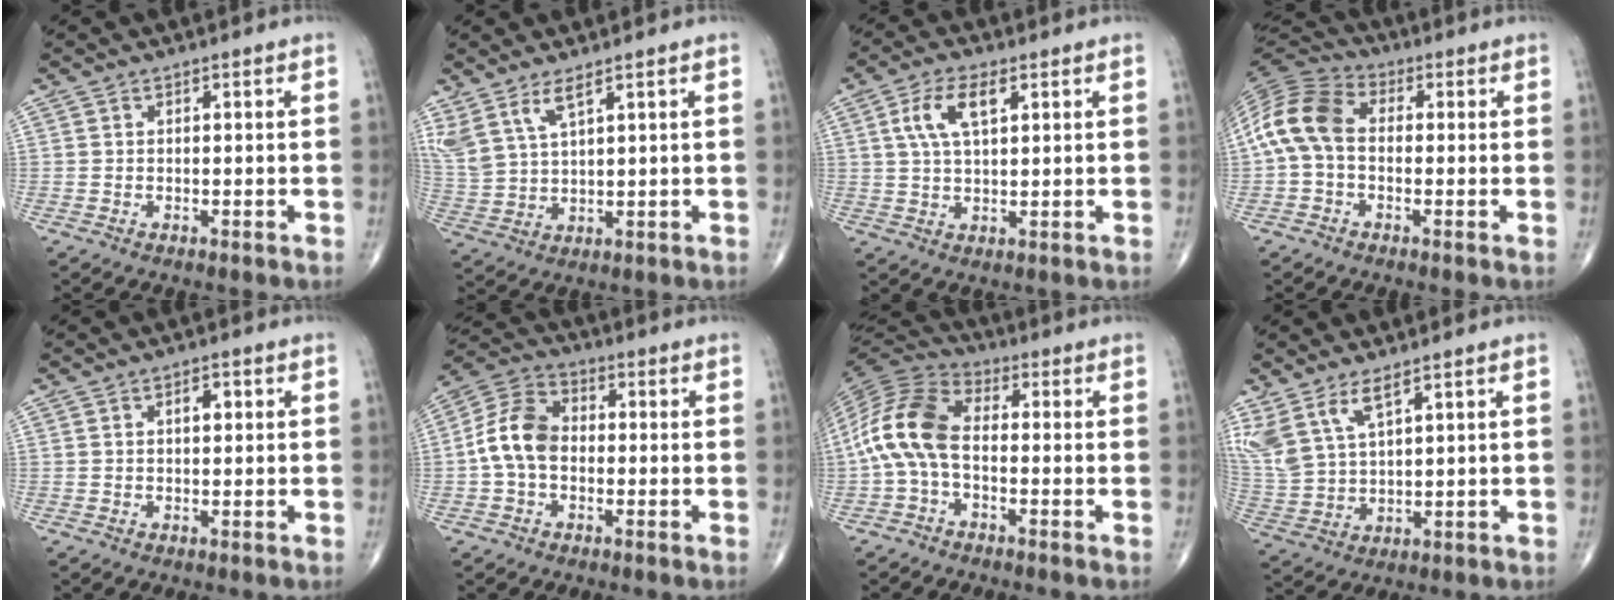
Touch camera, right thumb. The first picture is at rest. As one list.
[{"total": 7.9, "force": [5.1, 2.7, 5.4], "torque": [-0.125, -0.018, 0.117]}, {"total": 7.5, "force": [2.6, 3.3, 6.2], "torque": [-0.125, 0.003, 0.051]}, {"total": 11.0, "force": [-0.2, 7.5, 8.0], "torque": [-0.158, 0.028, -0.020]}, {"total": 2.4, "force": [0.7, 1.2, 1.9], "torque": [-0.025, 0.001, 0.009]}, {"total": 9.7, "force": [-0.9, 6.8, 6.9], "torque": [-0.126, 0.031, -0.031]}, {"total": 12.3, "force": [-1.2, 7.0, 10.0], "torque": [-0.205, 0.033, -0.037]}, {"total": 10.1, "force": [6.2, 4.1, 6.8], "torque": [-0.150, -0.020, 0.142]}]